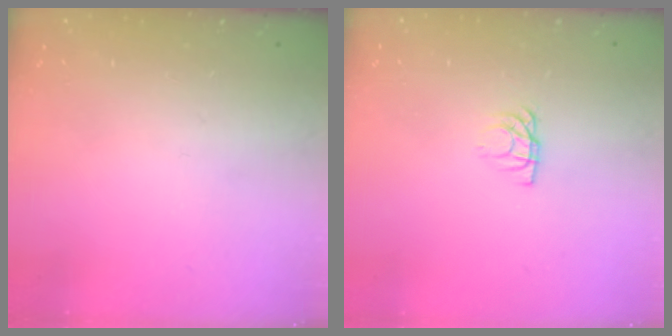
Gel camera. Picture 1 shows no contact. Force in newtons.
{"total": 4.1, "press": 4.1, "slide": 0.6}